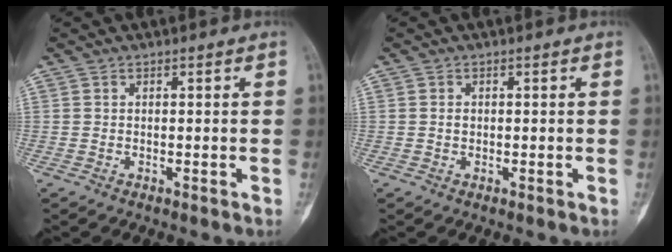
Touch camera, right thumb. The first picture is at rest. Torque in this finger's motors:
{"motor_torque": [0.23, 0.04, 0.17, -0.10, -0.02]}